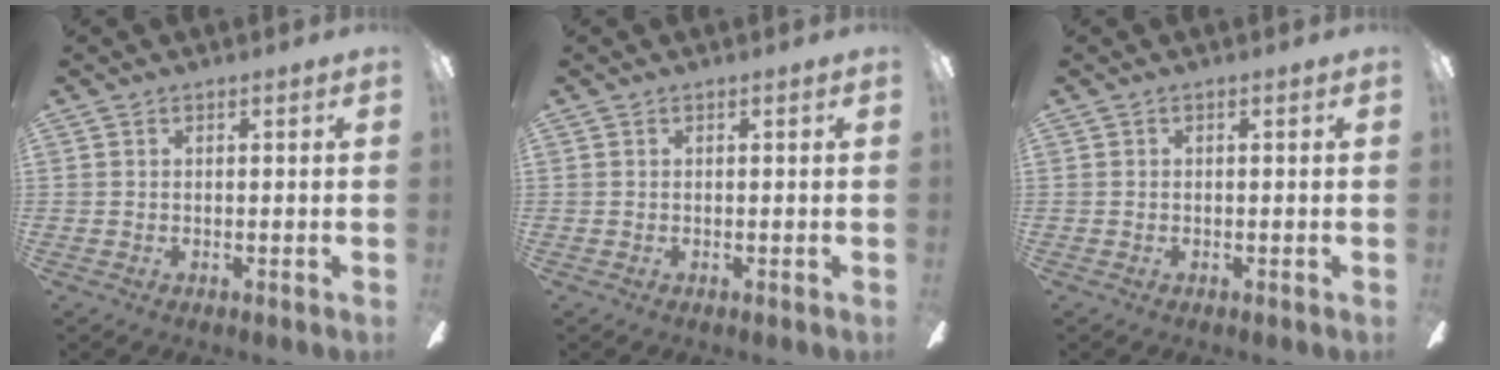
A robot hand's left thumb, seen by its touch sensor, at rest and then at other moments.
{"total": 0.0}
{"total": 0.0}